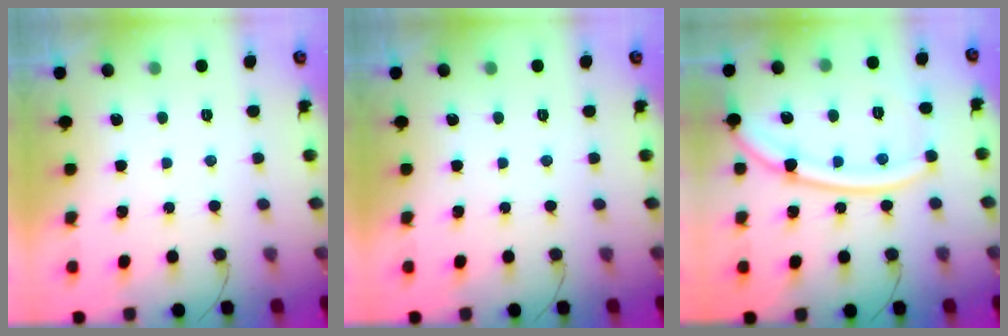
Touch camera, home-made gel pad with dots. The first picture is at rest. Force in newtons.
{"total": 0.0}
{"total": 15.3, "press": 15.2, "slide": 1.5}